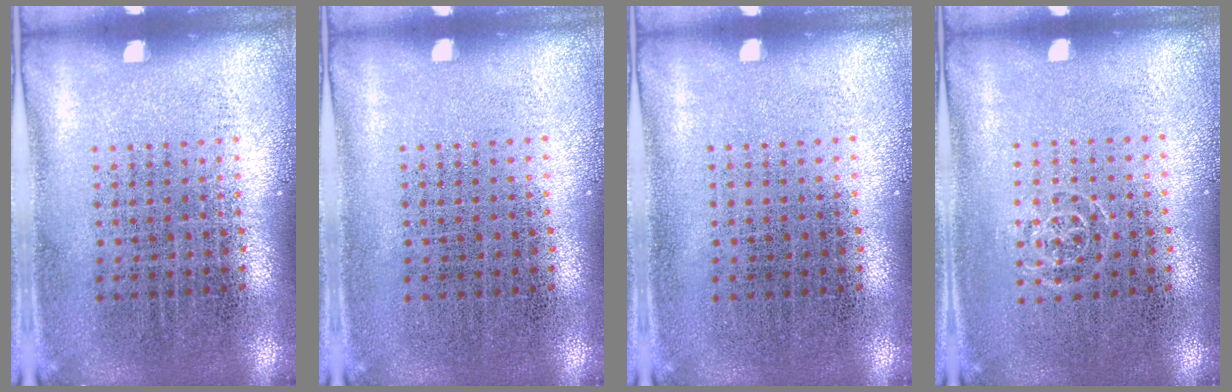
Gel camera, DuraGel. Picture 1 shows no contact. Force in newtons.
{"total": 0.0}
{"total": 0.0}
{"total": 0.6, "press": 0.5, "slide": 0.3}